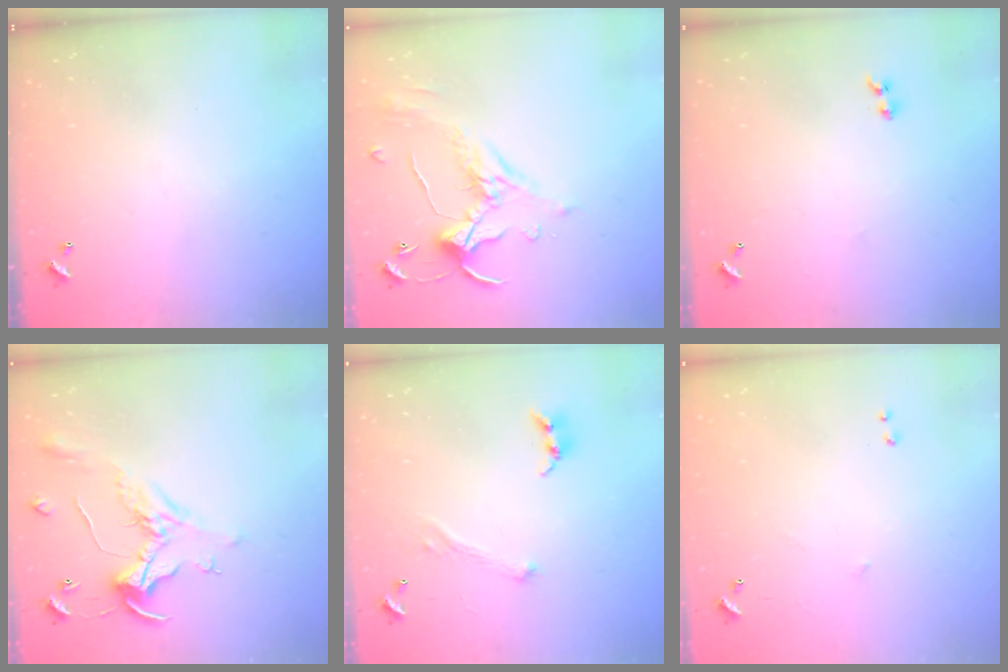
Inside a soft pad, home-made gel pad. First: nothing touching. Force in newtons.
{"total": 1.1, "press": 0.4, "slide": 1.0}
{"total": 2.0, "press": 1.7, "slide": 1.0}
{"total": 0.8, "press": 0.5, "slide": 0.6}
{"total": 0.8, "press": 0.7, "slide": 0.4}
{"total": 6.4, "press": 6.3, "slide": 0.8}